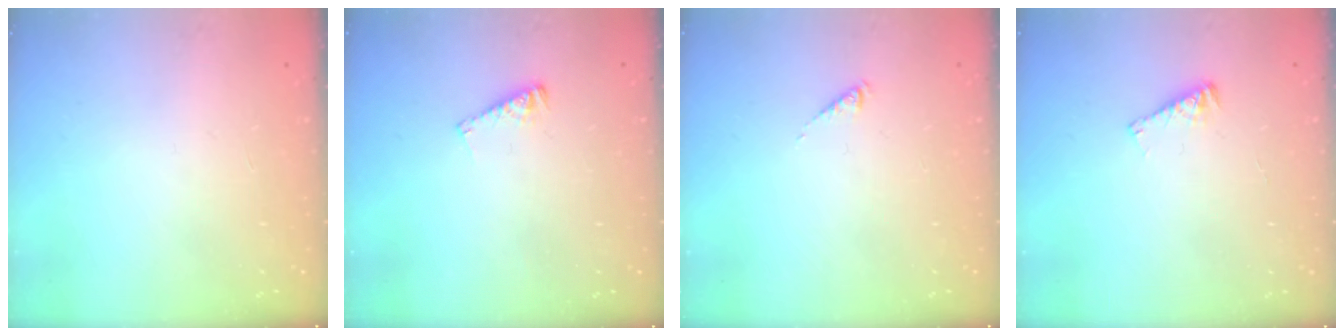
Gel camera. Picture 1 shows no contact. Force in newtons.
{"total": 4.2, "press": 4.2, "slide": 0.4}
{"total": 0.0}
{"total": 4.0, "press": 4.0, "slide": 0.3}